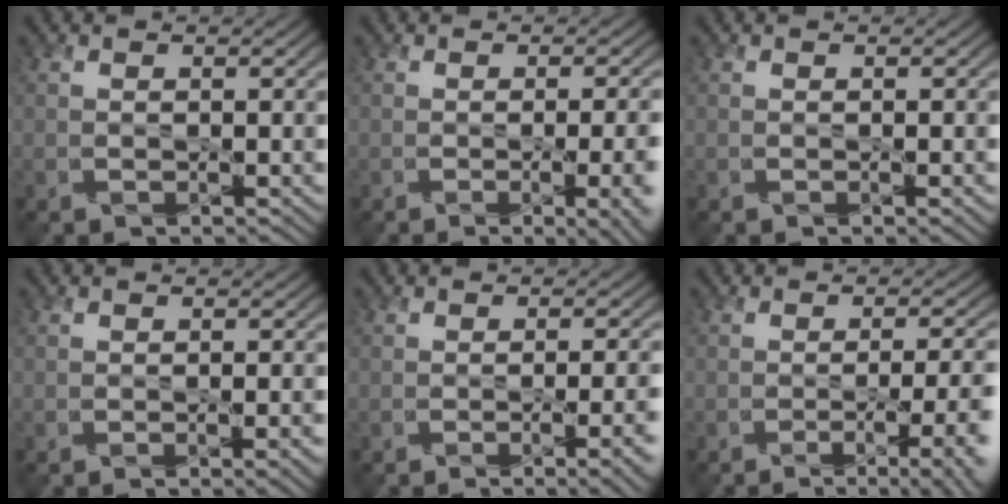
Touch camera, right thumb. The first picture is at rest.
{"total": 6.8, "force": [-1.7, 2.4, 6.1], "torque": [-0.053, -0.013, -0.004]}
{"total": 0.7, "force": [-0.4, 0.2, 0.6], "torque": [-0.011, -0.001, -0.006]}
{"total": 2.0, "force": [-0.9, 0.5, 1.7], "torque": [-0.028, -0.005, -0.011]}
{"total": 4.9, "force": [-1.5, 1.3, 4.5], "torque": [-0.053, -0.010, -0.011]}
{"total": 8.9, "force": [-2.7, 2.9, 8.0], "torque": [-0.078, -0.006, -0.032]}